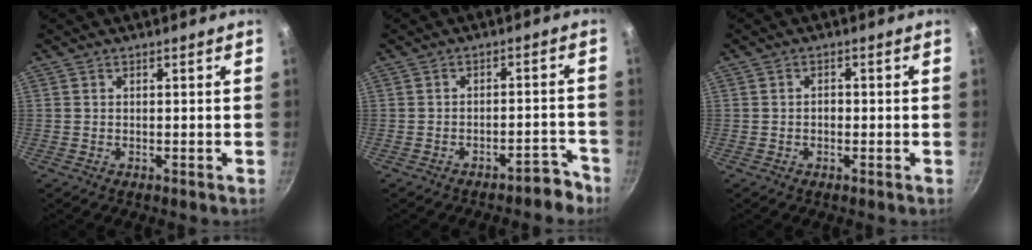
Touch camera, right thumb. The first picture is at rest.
{"total": 4.4, "force": [-3.7, 1.7, 1.8], "torque": [-0.014, 0.051, -0.045]}
{"total": 1.5, "force": [-0.2, 1.0, 1.1], "torque": [-0.013, 0.005, -0.005]}